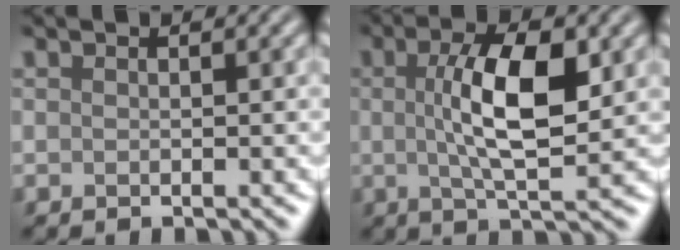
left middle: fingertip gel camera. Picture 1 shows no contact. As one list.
[{"total": 7.0, "force": [1.0, 2.3, 6.6], "torque": [-0.120, 0.005, 0.016]}]